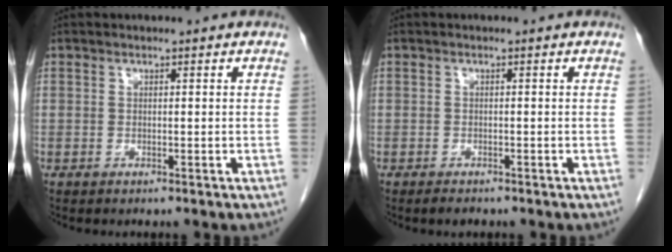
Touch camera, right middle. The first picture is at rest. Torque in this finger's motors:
{"motor_torque": [0.42, -0.20, -0.02, 0.00]}